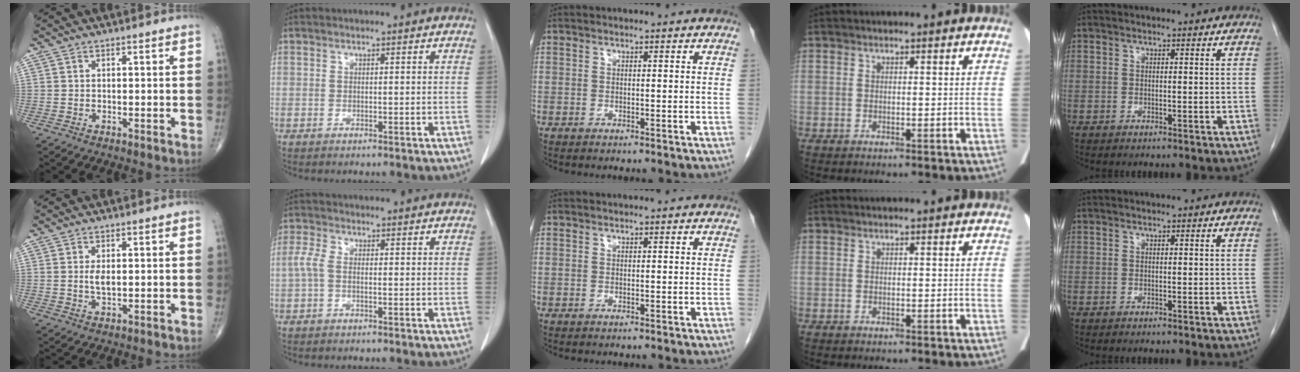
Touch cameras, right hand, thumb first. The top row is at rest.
{"thumb": {"total": 2.5, "force": [0.3, 1.0, 2.2], "torque": [-0.040, -0.005, 0.006]}, "index": {"total": 2.5, "force": [-0.3, 1.1, 2.2], "torque": [-0.059, 0.005, -0.010]}}